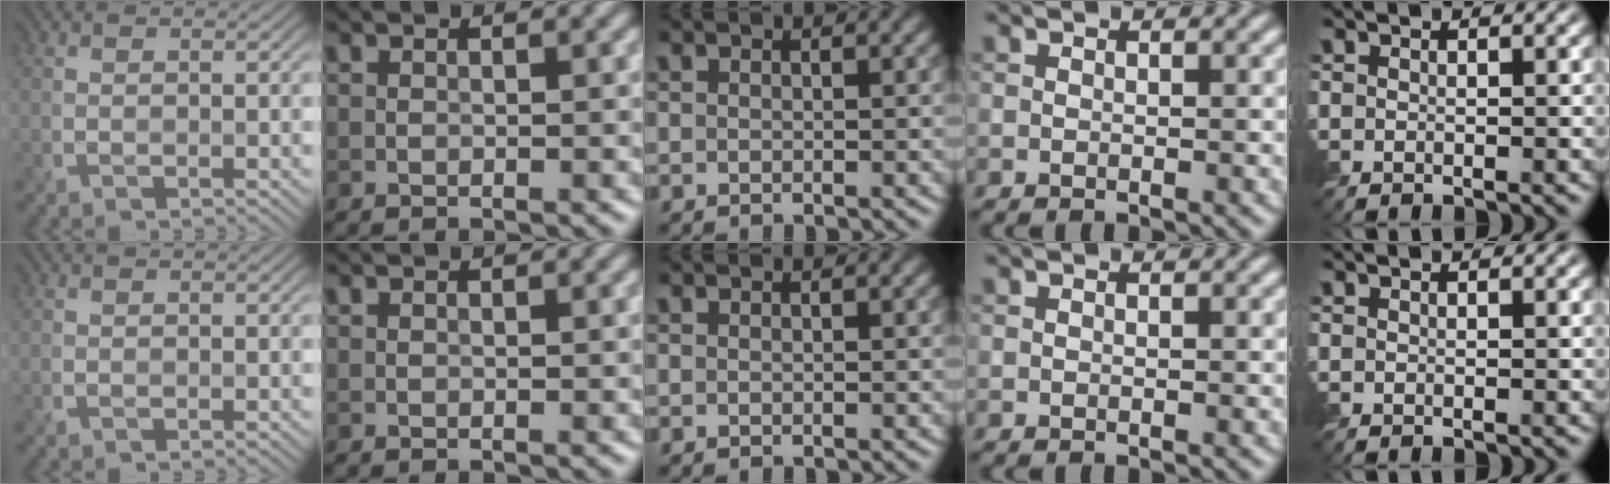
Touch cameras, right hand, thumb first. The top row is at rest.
{}